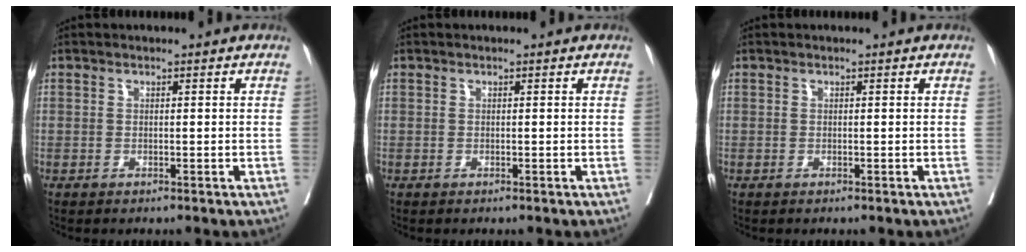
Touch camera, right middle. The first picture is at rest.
{"total": 0.0}
{"total": 0.0}